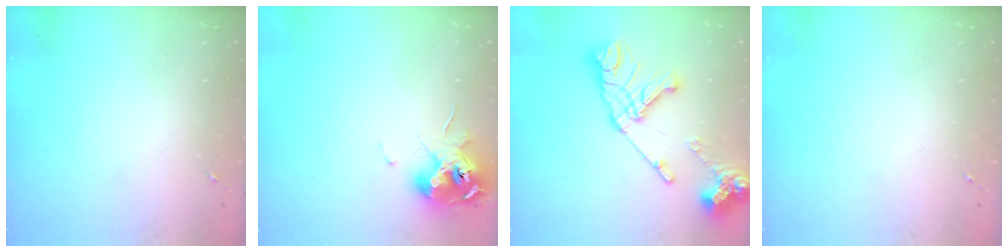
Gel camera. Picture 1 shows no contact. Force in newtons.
{"total": 10.8, "press": 10.7, "slide": 1.2}
{"total": 19.2, "press": 19.1, "slide": 2.3}
{"total": 0.0}